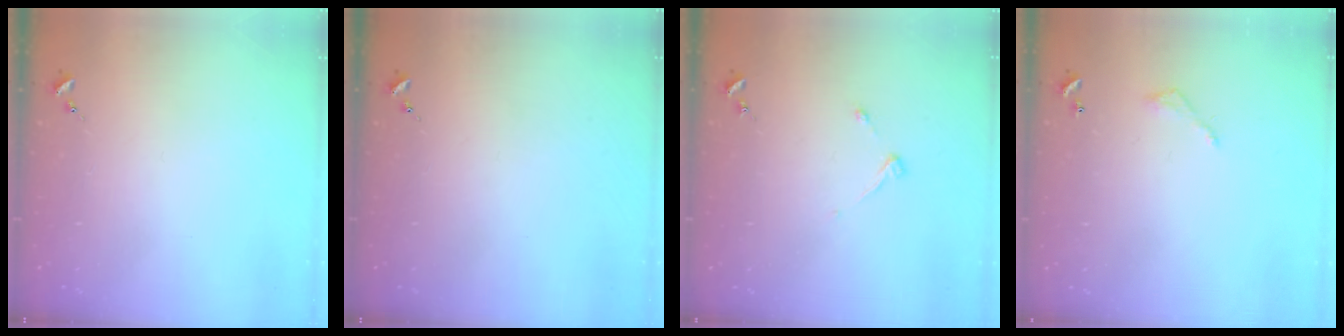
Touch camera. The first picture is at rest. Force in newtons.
{"total": 0.0}
{"total": 3.7, "press": 3.6, "slide": 0.6}
{"total": 3.2, "press": 3.2, "slide": 0.2}